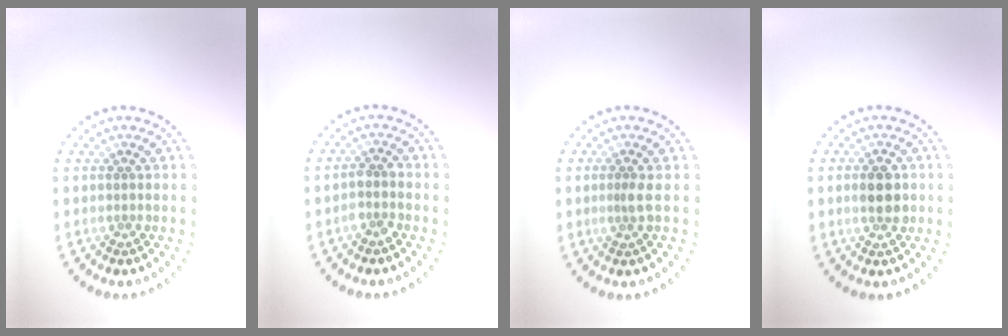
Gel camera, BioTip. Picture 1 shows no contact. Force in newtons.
{"total": 1.8, "press": 1.6, "slide": 0.7}
{"total": 1.1, "press": 0.7, "slide": 0.8}
{"total": 2.9, "press": 2.9, "slide": 0.2}